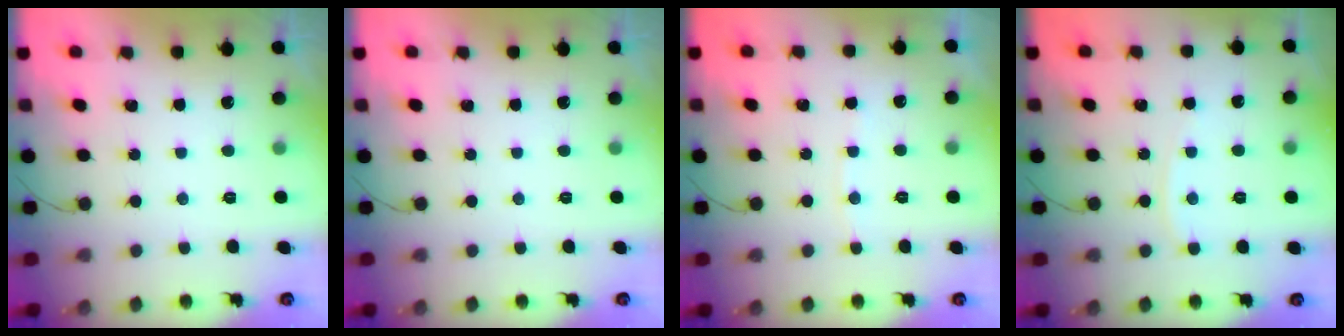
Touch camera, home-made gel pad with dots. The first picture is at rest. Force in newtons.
{"total": 0.0}
{"total": 4.2, "press": 4.1, "slide": 0.5}
{"total": 2.9, "press": 2.9, "slide": 0.3}